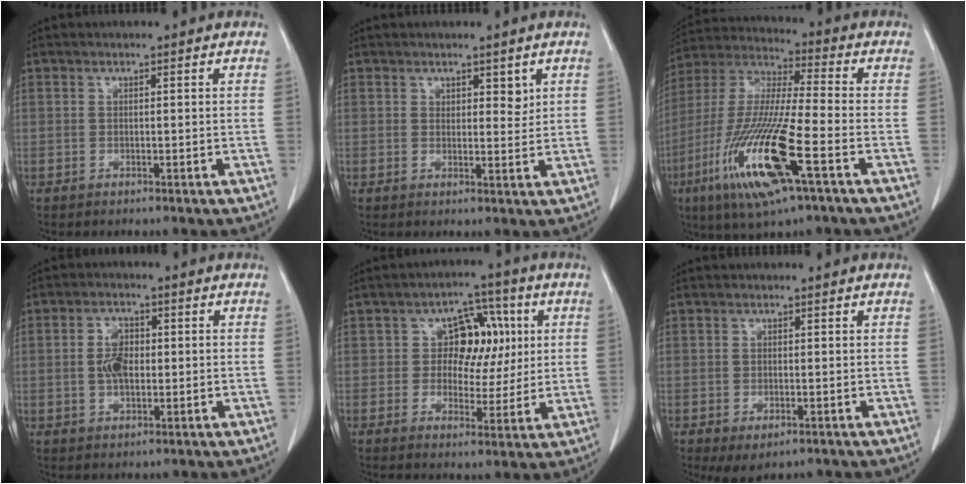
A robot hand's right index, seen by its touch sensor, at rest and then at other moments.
{"total": 2.3, "force": [1.4, 1.2, 1.4], "torque": [-0.013, -0.008, 0.023]}
{"total": 19.0, "force": [-7.5, 2.0, 17.3], "torque": [-0.380, -0.034, -0.144]}
{"total": 4.8, "force": [0.0, 2.6, 3.9], "torque": [-0.081, 0.006, 0.001]}
{"total": 8.0, "force": [1.6, 5.8, 5.2], "torque": [-0.060, 0.025, 0.028]}
{"total": 3.4, "force": [-1.7, 1.6, 2.6], "torque": [-0.042, -0.007, -0.015]}